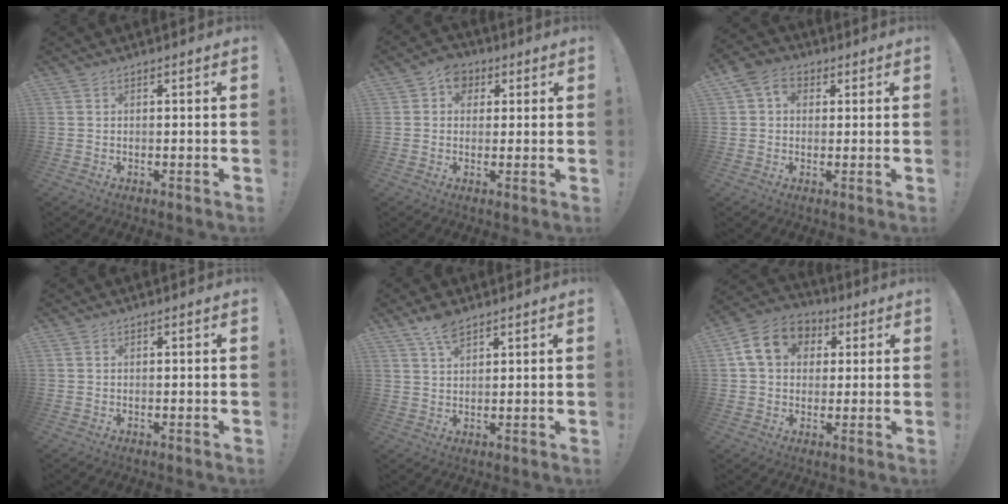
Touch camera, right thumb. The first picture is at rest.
{"total": 6.5, "force": [2.0, 5.6, 2.6], "torque": [-0.033, -0.005, 0.040]}
{"total": 6.3, "force": [1.9, 5.1, 3.3], "torque": [-0.056, 0.006, 0.038]}
{"total": 0.0}
{"total": 6.0, "force": [4.3, 2.4, 3.5], "torque": [-0.056, -0.022, 0.077]}
{"total": 13.3, "force": [4.0, 10.6, 6.9], "torque": [-0.095, -0.002, 0.083]}